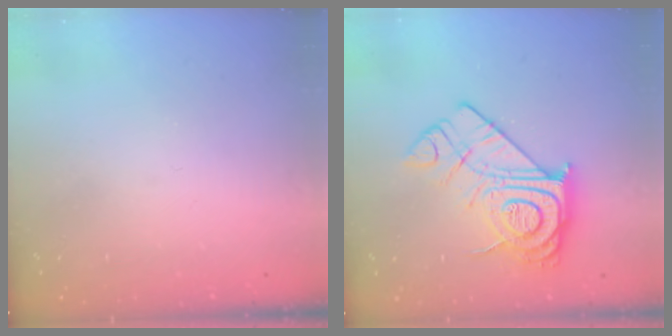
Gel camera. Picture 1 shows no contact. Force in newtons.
{"total": 18.3, "press": 18.3, "slide": 1.4}